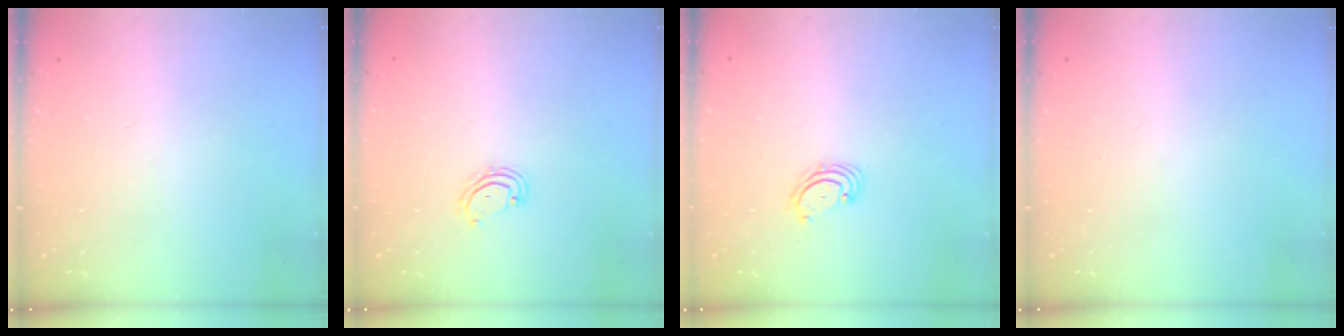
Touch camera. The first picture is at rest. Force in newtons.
{"total": 4.1, "press": 4.1, "slide": 0.3}
{"total": 3.1, "press": 3.1, "slide": 0.3}
{"total": 0.0}